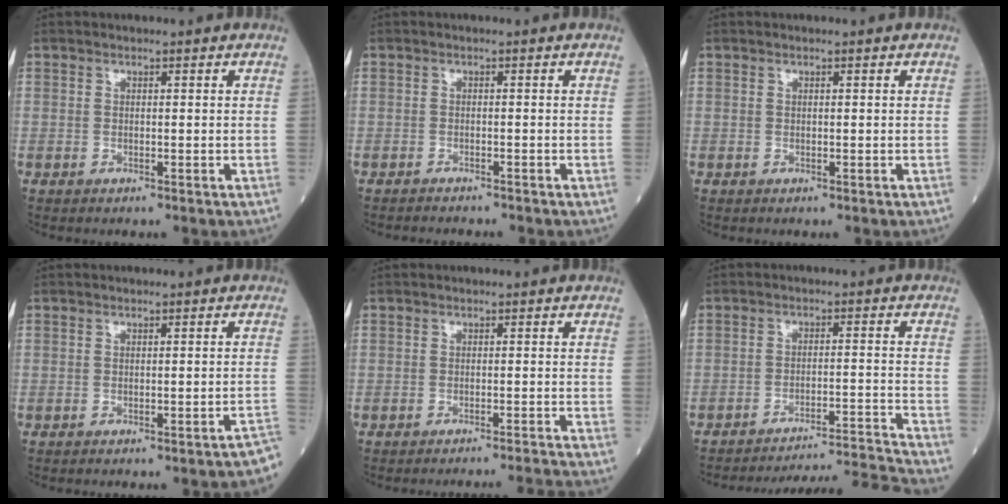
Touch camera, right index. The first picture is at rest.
{"total": 2.6, "force": [-2.5, 0.2, 0.5], "torque": [-0.004, -0.006, -0.035]}
{"total": 0.0}
{"total": 8.2, "force": [-7.7, 0.9, 2.7], "torque": [-0.012, 0.001, -0.079]}
{"total": 7.2, "force": [-6.6, -2.8, 0.0], "torque": [0.009, -0.010, -0.086]}
{"total": 13.5, "force": [-12.8, -4.2, 0.8], "torque": [0.006, -0.004, -0.192]}